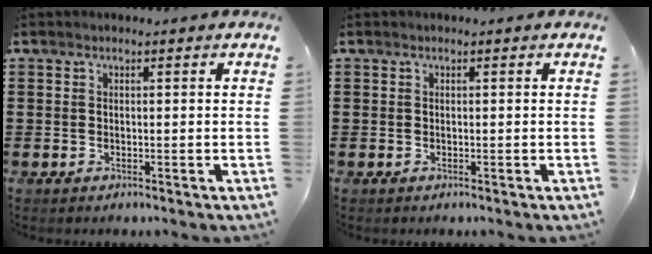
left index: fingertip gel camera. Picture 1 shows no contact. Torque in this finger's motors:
{"motor_torque": [-0.01, -0.01, 0.00, 0.00]}